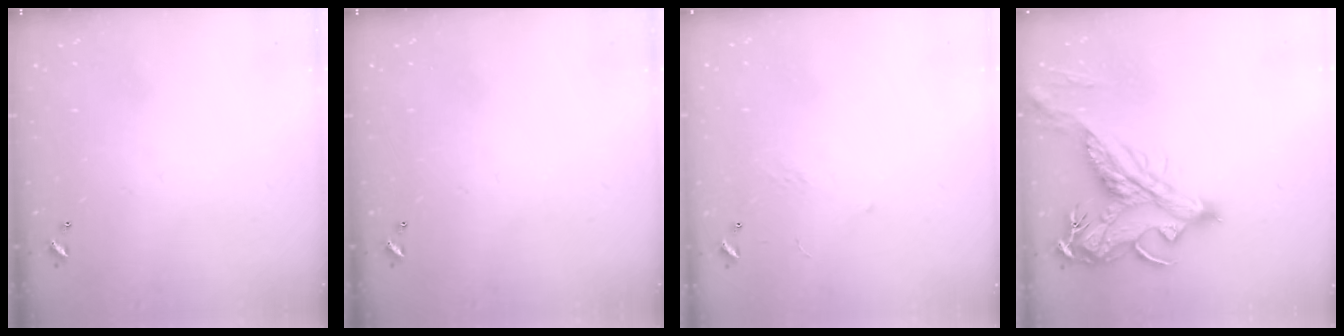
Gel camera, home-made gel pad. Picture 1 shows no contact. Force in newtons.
{"total": 0.0}
{"total": 6.7, "press": 6.6, "slide": 0.8}
{"total": 5.0, "press": 4.6, "slide": 1.8}